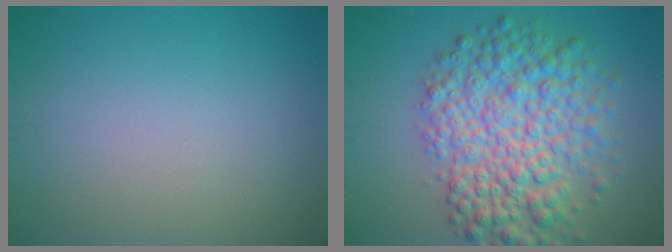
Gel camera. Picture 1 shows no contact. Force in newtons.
{"total": 8.4, "press": 8.4, "slide": 0.1}